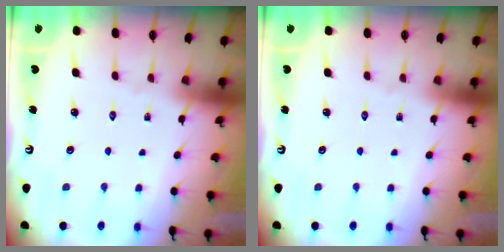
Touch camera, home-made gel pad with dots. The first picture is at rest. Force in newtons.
{"total": 0.0}